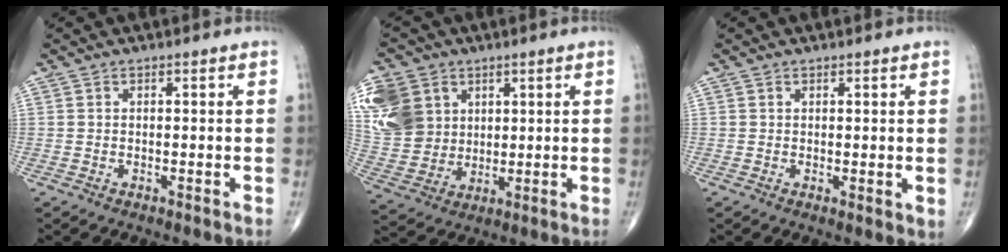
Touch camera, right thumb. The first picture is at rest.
{"total": 15.4, "force": [5.4, 12.5, 7.3], "torque": [-0.151, -0.002, 0.116]}
{"total": 1.9, "force": [0.5, 0.8, 1.7], "torque": [-0.026, -0.010, 0.007]}